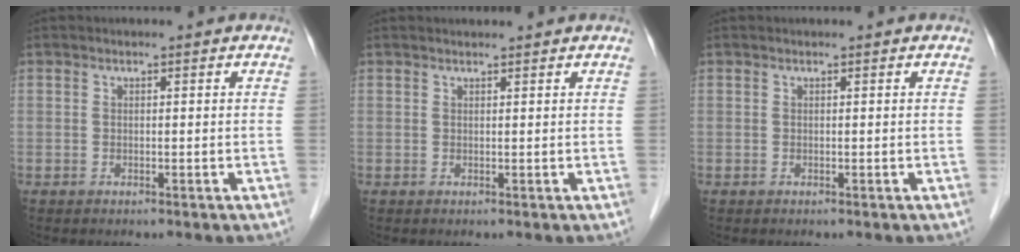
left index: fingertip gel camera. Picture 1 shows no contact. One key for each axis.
{"total": 1.5, "fx": 1.5, "fy": -0.1, "fz": 0.3, "tx": -0.007, "ty": 0.014, "tz": 0.026}
{"total": 0.0}